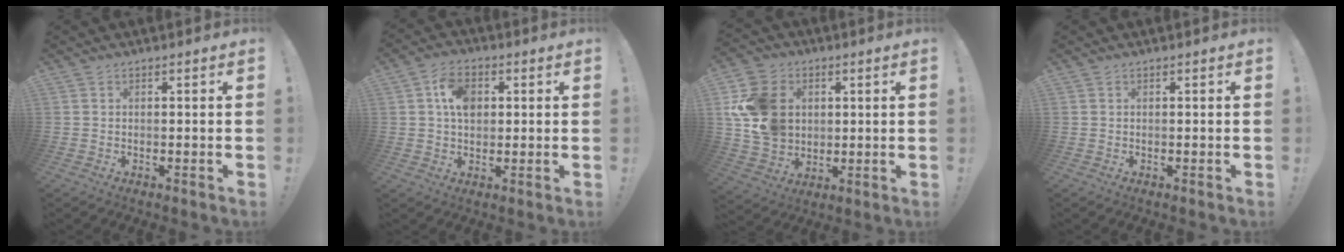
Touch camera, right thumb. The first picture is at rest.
{"total": 8.5, "force": [2.2, 6.0, 5.5], "torque": [-0.083, 0.004, 0.043]}
{"total": 17.3, "force": [3.2, 14.2, 9.3], "torque": [-0.165, -0.004, 0.069]}
{"total": 0.0}